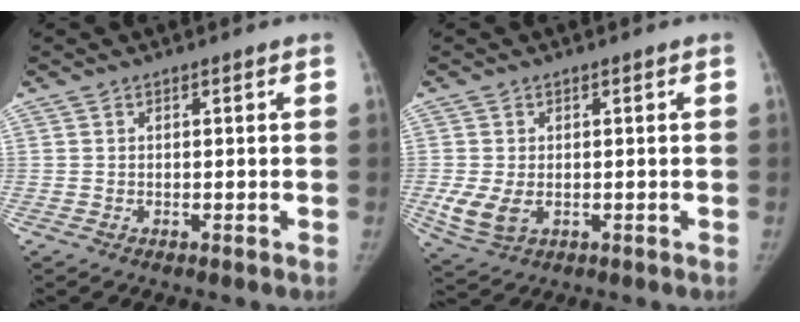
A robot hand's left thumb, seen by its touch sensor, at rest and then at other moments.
{"total": 5.6, "force": [-0.8, 3.7, 4.1], "torque": [-0.091, -0.014, -0.008]}